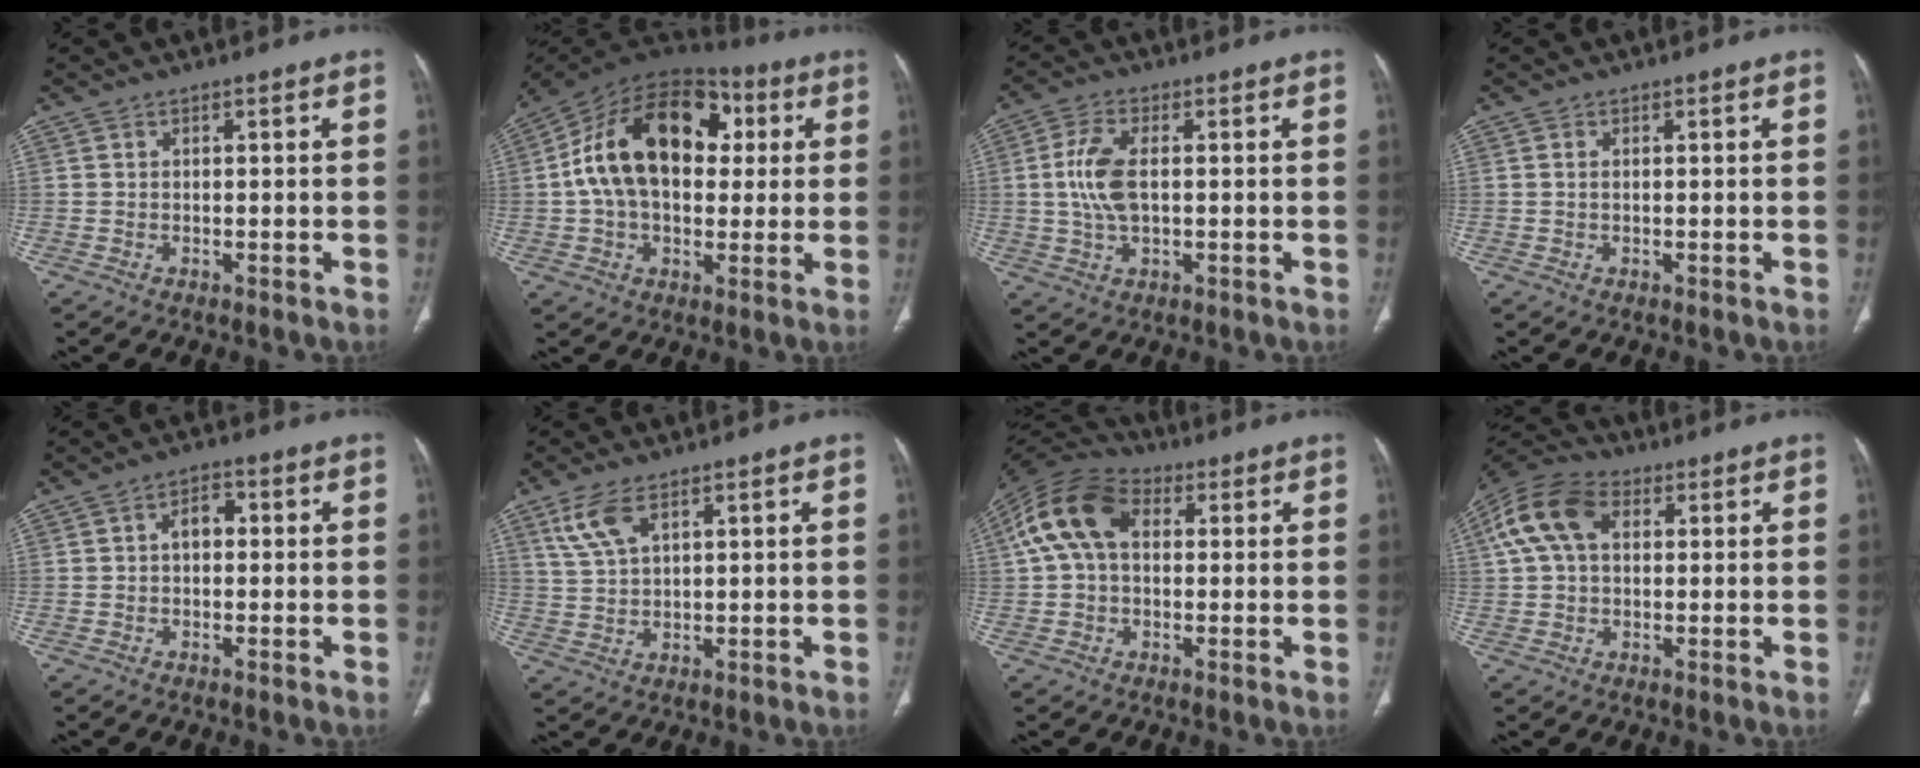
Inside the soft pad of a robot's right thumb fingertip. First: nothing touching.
{"total": 22.5, "force": [3.7, 14.5, 16.8], "torque": [-0.275, 0.030, 0.052]}
{"total": 8.0, "force": [0.5, 4.0, 6.9], "torque": [-0.152, 0.004, 0.010]}
{"total": 0.6, "force": [0.2, 0.3, 0.5], "torque": [-0.013, 0.005, 0.004]}
{"total": 3.7, "force": [0.2, 2.5, 2.8], "torque": [-0.035, 0.015, -0.002]}
{"total": 6.4, "force": [3.5, 2.7, 4.6], "torque": [-0.102, -0.005, 0.079]}
{"total": 13.3, "force": [2.7, 8.8, 9.6], "torque": [-0.187, 0.037, 0.041]}
{"total": 12.2, "force": [3.3, 8.0, 8.6], "torque": [-0.172, 0.030, 0.055]}